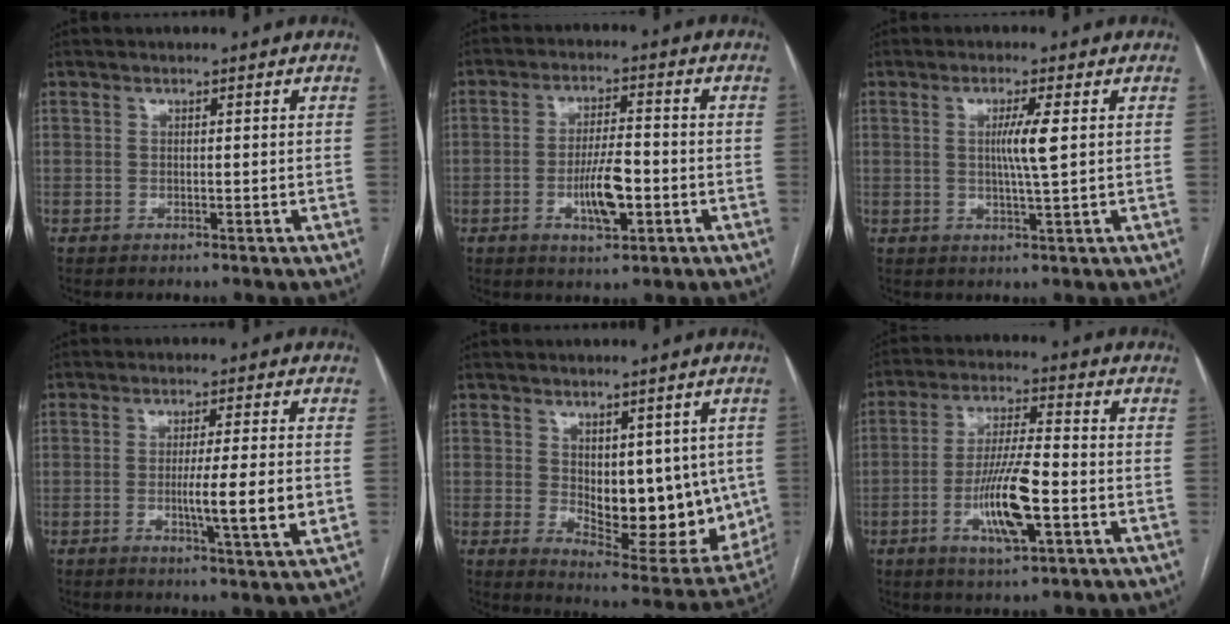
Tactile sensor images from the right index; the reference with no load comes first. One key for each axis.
{"total": 7.3, "fx": -2.2, "fy": 1.9, "fz": 6.7, "tx": -0.126, "ty": 0.000, "tz": -0.034}
{"total": 4.4, "fx": 0.7, "fy": -0.6, "fz": 4.3, "tx": -0.079, "ty": -0.005, "tz": 0.011}
{"total": 8.2, "fx": -1.3, "fy": -0.4, "fz": 8.1, "tx": -0.131, "ty": -0.018, "tz": -0.024}
{"total": 14.9, "fx": 0.5, "fy": 7.1, "fz": 13.1, "tx": -0.175, "ty": -0.015, "tz": 0.032}
{"total": 11.1, "fx": -3.4, "fy": 1.9, "fz": 10.4, "tx": -0.201, "ty": -0.004, "tz": -0.060}